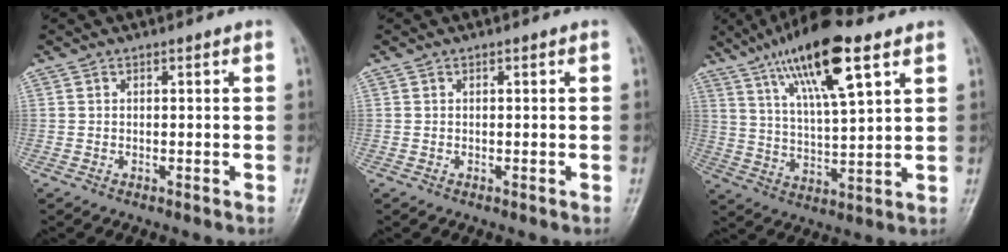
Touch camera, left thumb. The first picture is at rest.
{"total": 0.0}
{"total": 16.6, "force": [9.1, 4.1, 13.3], "torque": [-0.222, -0.022, 0.163]}